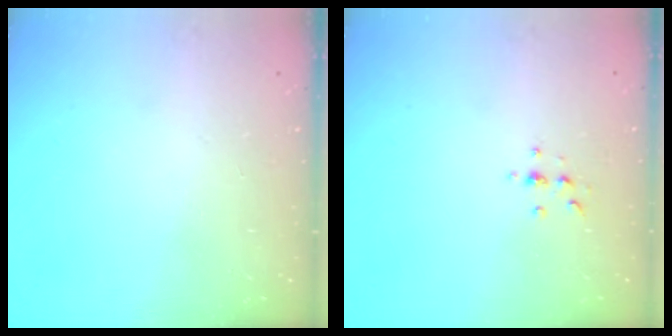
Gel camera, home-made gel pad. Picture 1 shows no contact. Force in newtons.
{"total": 2.3, "press": 2.2, "slide": 0.2}